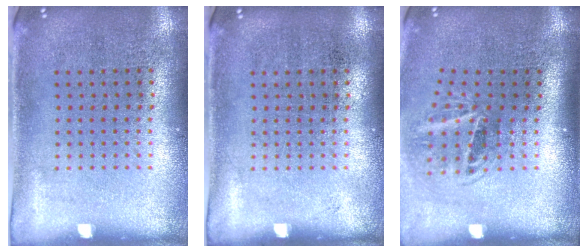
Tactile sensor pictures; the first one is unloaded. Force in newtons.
{"total": 0.0}
{"total": 2.0, "press": 1.3, "slide": 1.6}